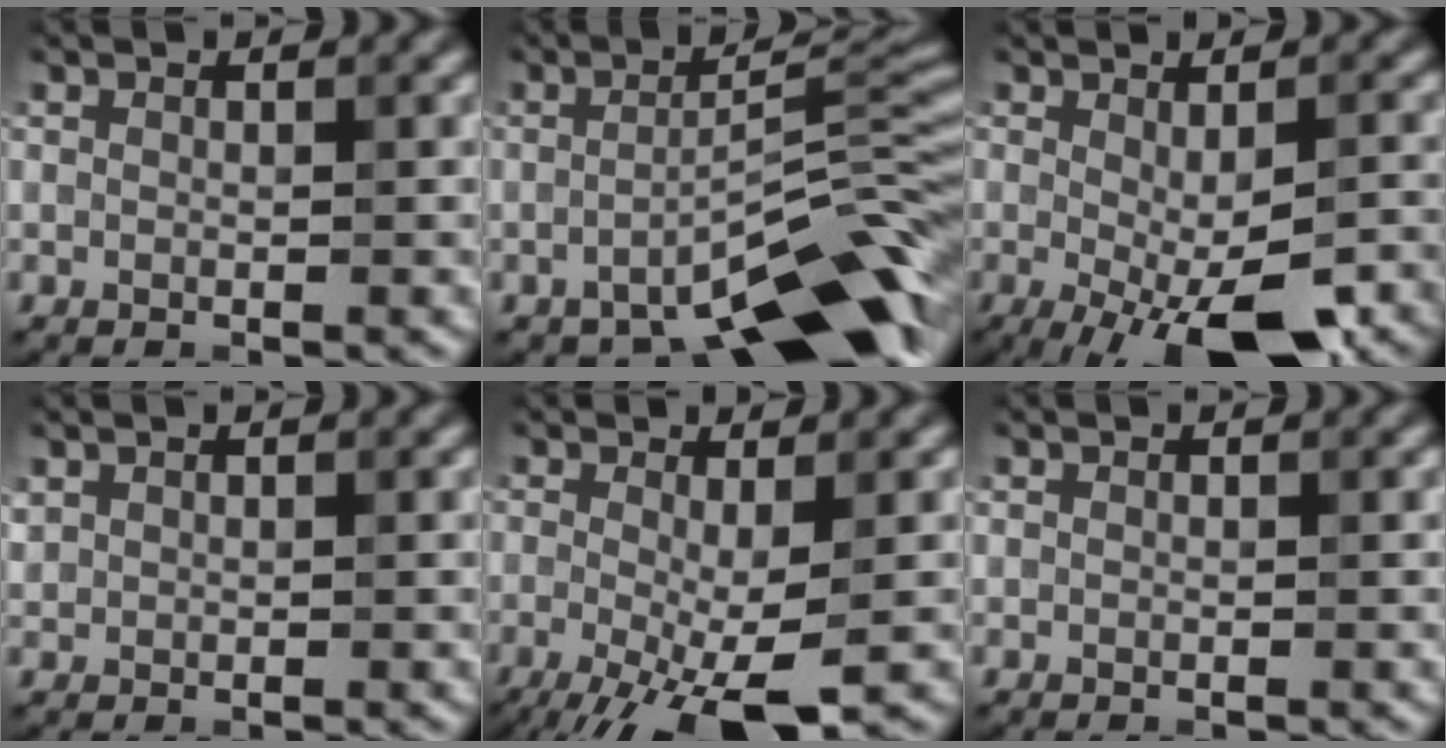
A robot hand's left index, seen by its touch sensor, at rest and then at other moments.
{"total": 10.5, "force": [-6.2, 2.9, 8.0], "torque": [-0.115, 0.008, -0.110]}
{"total": 8.7, "force": [-3.2, 2.6, 7.6], "torque": [-0.119, -0.017, -0.036]}
{"total": 0.6, "force": [0.5, 0.3, 0.0], "torque": [-0.002, 0.001, 0.015]}
{"total": 6.3, "force": [-2.5, 1.4, 5.5], "torque": [-0.109, -0.014, -0.044]}
{"total": 0.0}